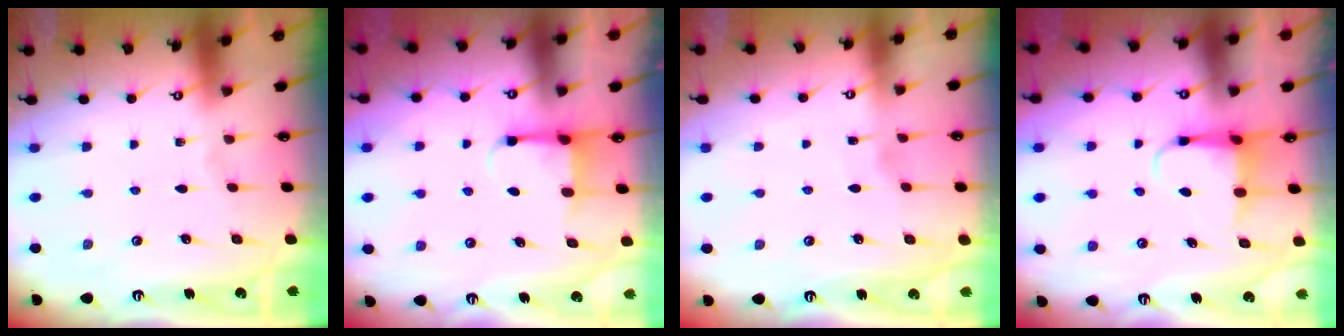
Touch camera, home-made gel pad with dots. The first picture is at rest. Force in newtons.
{"total": 3.0, "press": 3.0, "slide": 0.8}
{"total": 2.2, "press": 2.1, "slide": 0.3}
{"total": 4.4, "press": 4.4, "slide": 0.4}